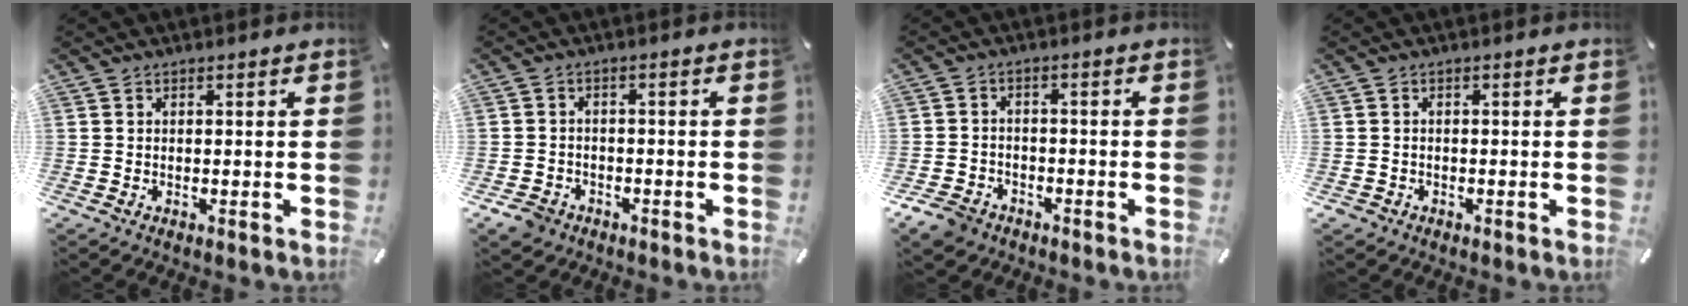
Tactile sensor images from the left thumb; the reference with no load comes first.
{"total": 4.1, "force": [-2.7, 2.9, 1.1], "torque": [-0.029, 0.012, -0.055]}
{"total": 5.3, "force": [-3.8, 3.5, 1.5], "torque": [-0.038, 0.019, -0.075]}
{"total": 1.4, "force": [-0.7, 1.2, 0.4], "torque": [-0.007, 0.005, -0.018]}